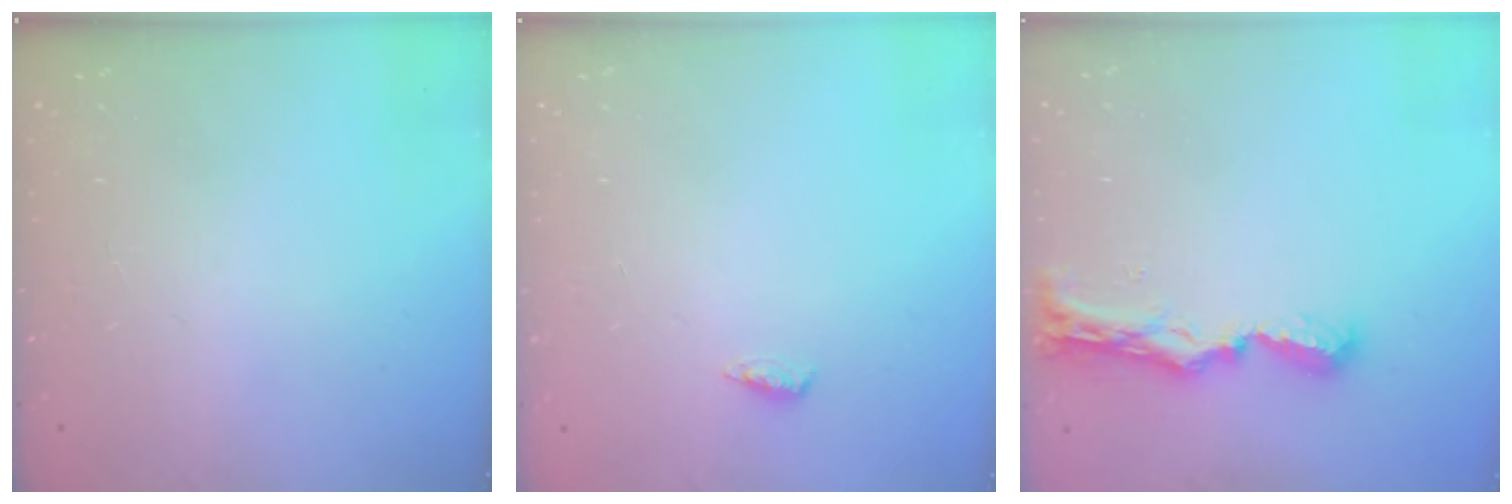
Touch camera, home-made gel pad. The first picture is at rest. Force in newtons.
{"total": 3.4, "press": 3.0, "slide": 1.7}
{"total": 8.7, "press": 8.7, "slide": 0.3}